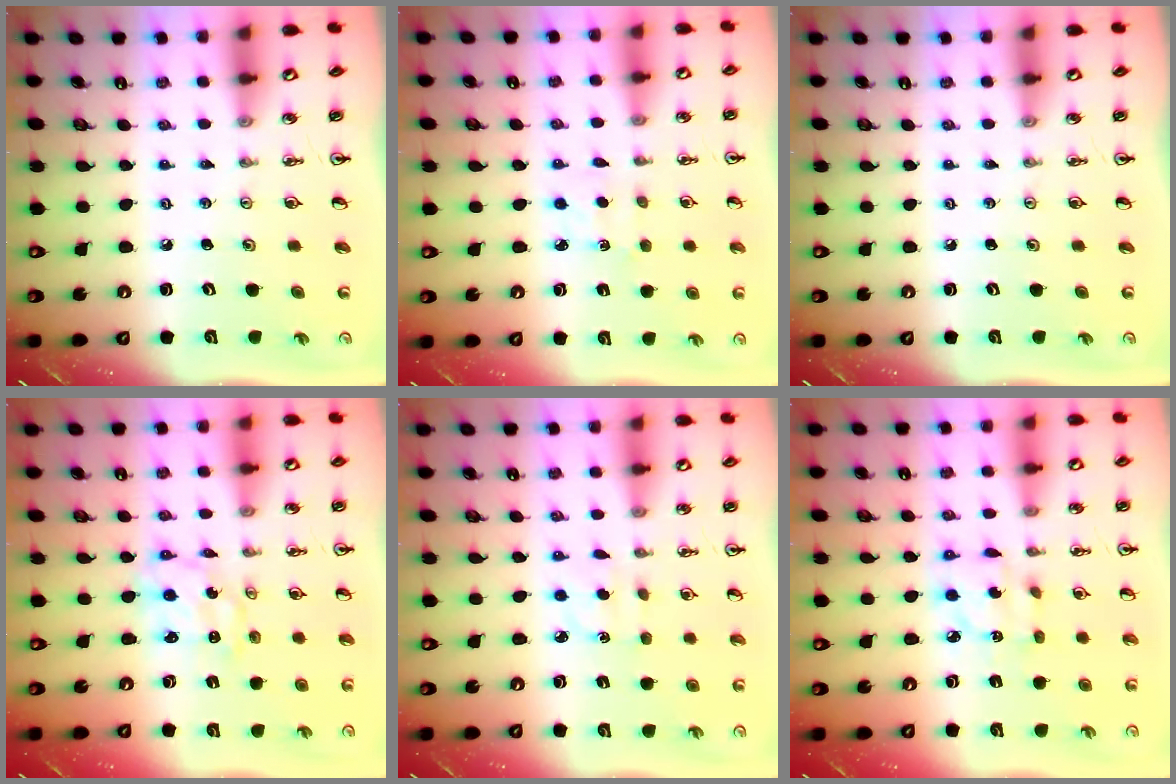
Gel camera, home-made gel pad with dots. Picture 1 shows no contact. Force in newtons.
{"total": 2.7, "press": 2.6, "slide": 0.3}
{"total": 0.0}
{"total": 2.7, "press": 2.7, "slide": 0.3}
{"total": 2.6, "press": 2.5, "slide": 0.7}
{"total": 5.9, "press": 5.9, "slide": 0.2}